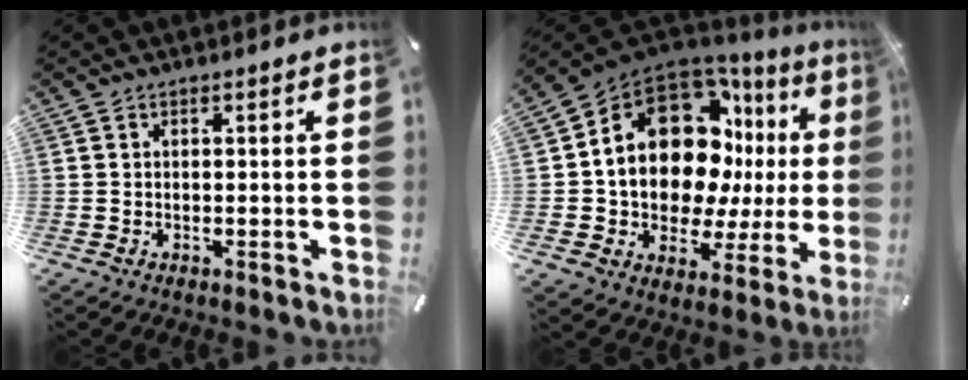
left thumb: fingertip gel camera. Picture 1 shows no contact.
{"total": 19.9, "force": [6.4, 12.9, 13.7], "torque": [-0.251, -0.061, 0.117]}